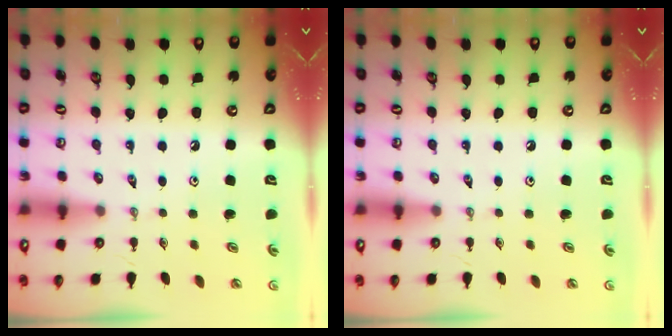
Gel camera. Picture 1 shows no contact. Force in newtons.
{"total": 0.0}